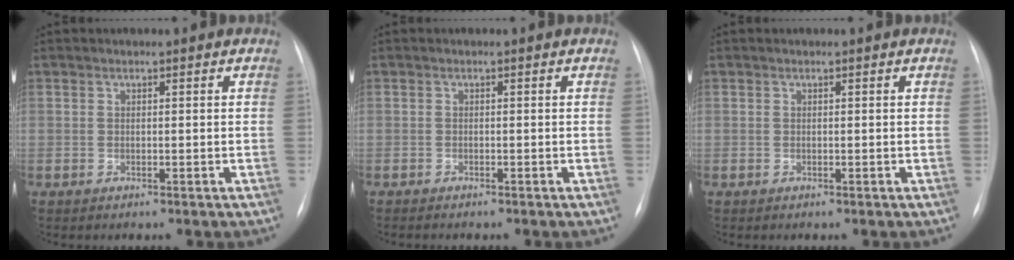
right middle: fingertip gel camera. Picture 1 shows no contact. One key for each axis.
{"total": 1.7, "fx": -1.5, "fy": 0.4, "fz": 0.8, "tx": -0.013, "ty": -0.004, "tz": -0.015}
{"total": 0.0}